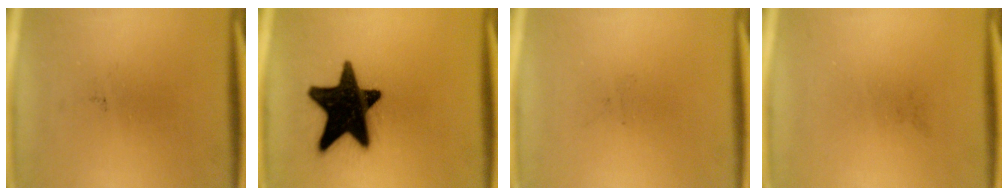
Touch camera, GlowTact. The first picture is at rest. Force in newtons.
{"total": 19.7}
{"total": 0.0}
{"total": 0.0}